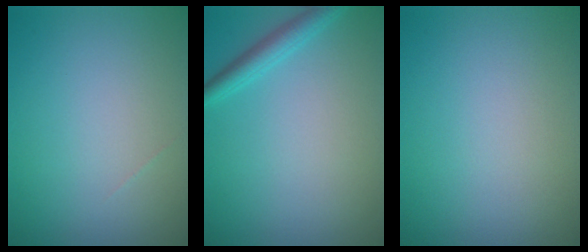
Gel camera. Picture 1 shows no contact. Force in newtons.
{"total": 2.2, "press": 2.2, "slide": 0.1}
{"total": 0.0}